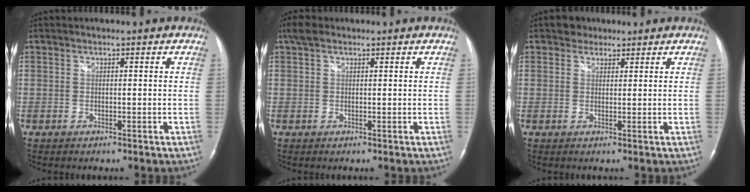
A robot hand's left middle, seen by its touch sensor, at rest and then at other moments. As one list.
[{"total": 2.4, "force": [1.6, 1.2, 1.3], "torque": [-0.031, 0.024, 0.031]}, {"total": 2.3, "force": [1.6, 1.6, 0.2], "torque": [-0.004, 0.010, 0.023]}]